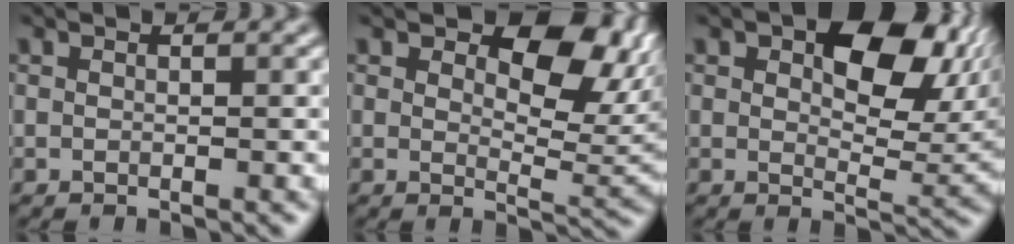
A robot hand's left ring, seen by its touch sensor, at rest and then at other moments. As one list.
[{"total": 8.4, "force": [4.0, 4.3, 6.0], "torque": [-0.078, -0.002, 0.060]}, {"total": 10.5, "force": [4.3, 5.2, 8.1], "torque": [-0.102, 0.001, 0.069]}]